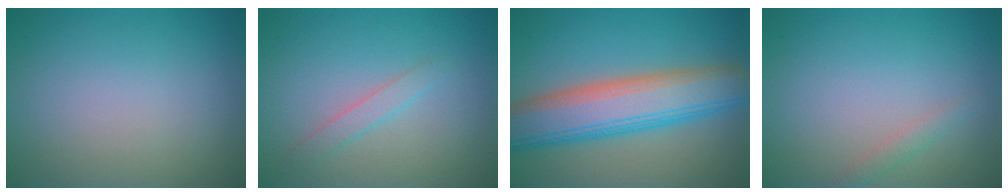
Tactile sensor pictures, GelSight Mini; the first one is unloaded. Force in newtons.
{"total": 1.4, "press": 1.4, "slide": 0.0}
{"total": 9.1, "press": 9.1, "slide": 0.7}
{"total": 1.0, "press": 1.0, "slide": 0.1}